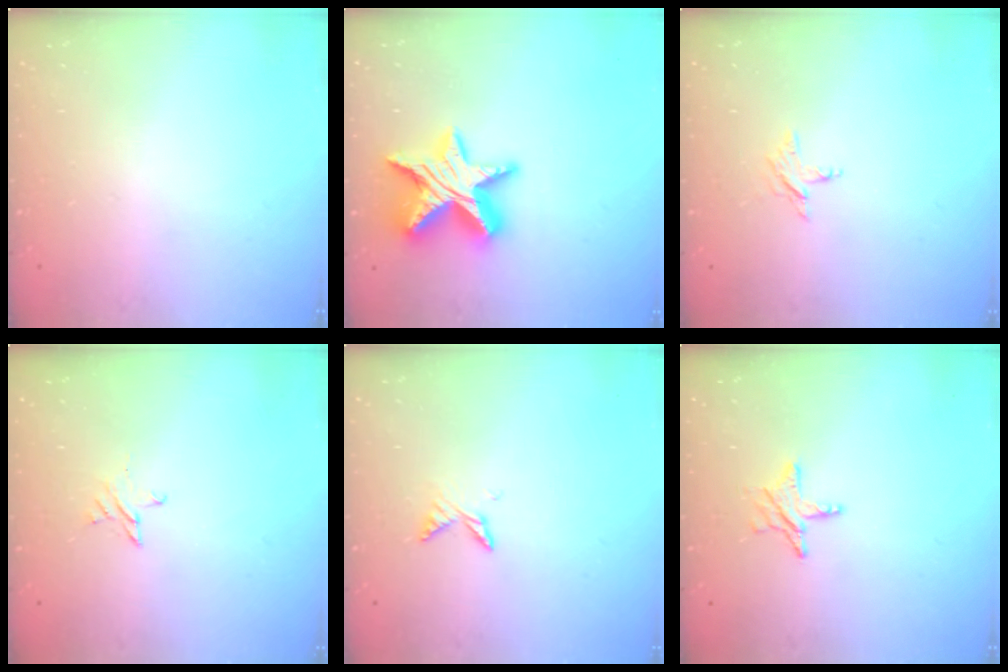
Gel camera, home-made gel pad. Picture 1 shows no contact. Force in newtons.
{"total": 16.3, "press": 16.3, "slide": 1.2}
{"total": 3.0, "press": 3.0, "slide": 0.3}
{"total": 2.3, "press": 2.3, "slide": 0.2}
{"total": 4.5, "press": 4.4, "slide": 0.5}
{"total": 5.4, "press": 5.4, "slide": 0.4}